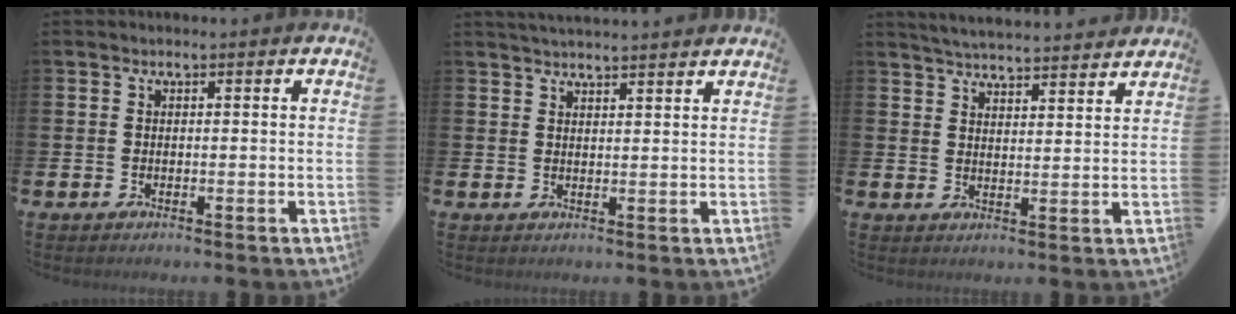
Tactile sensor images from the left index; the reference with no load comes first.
{"total": 2.5, "force": [2.5, -0.2, 0.1], "torque": [-0.005, -0.013, 0.046]}
{"total": 4.7, "force": [4.7, 0.0, 0.3], "torque": [-0.014, -0.032, 0.083]}